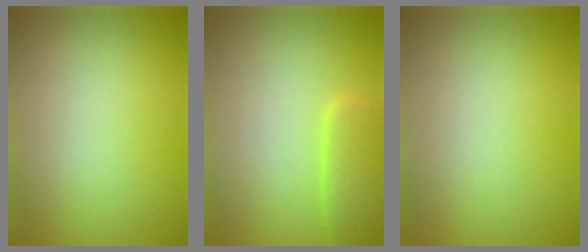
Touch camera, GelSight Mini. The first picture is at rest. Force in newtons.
{"total": 2.9, "press": 2.9, "slide": 0.1}
{"total": 0.0}